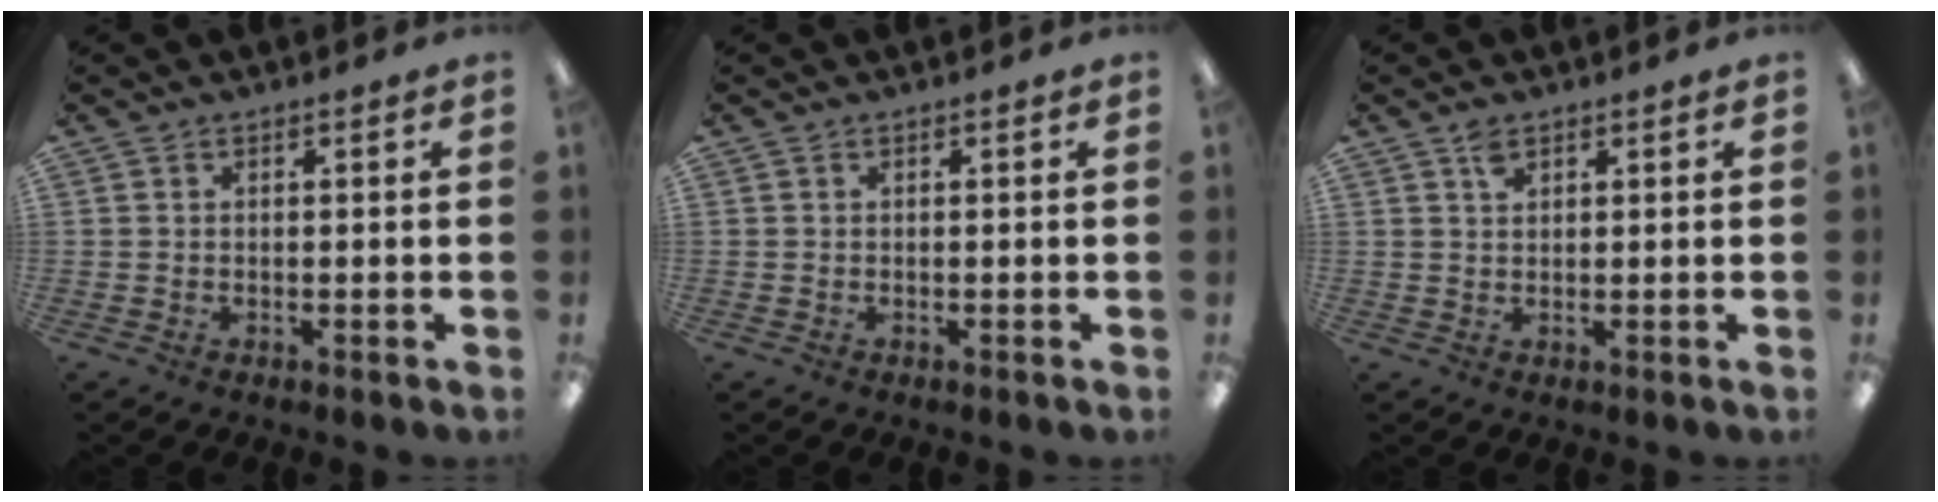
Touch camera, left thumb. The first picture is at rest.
{"total": 0.0}
{"total": 2.2, "force": [1.5, 1.1, 1.1], "torque": [-0.018, -0.005, 0.028]}